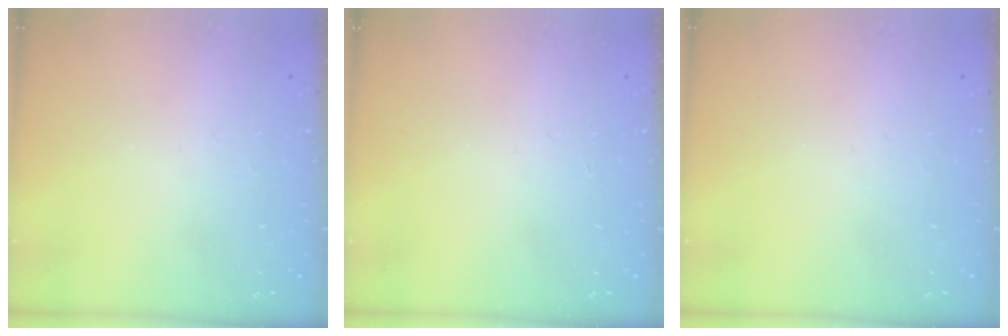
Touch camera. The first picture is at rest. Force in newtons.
{"total": 0.0}
{"total": 0.0}